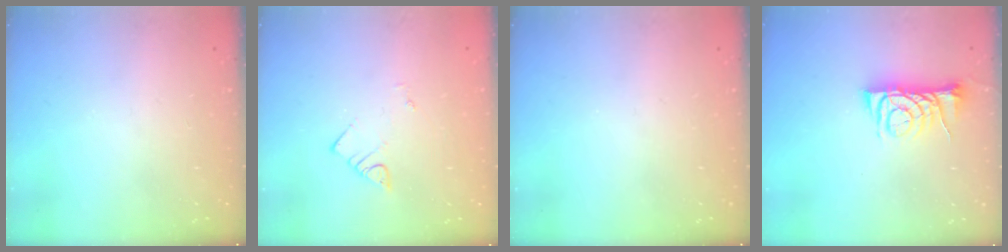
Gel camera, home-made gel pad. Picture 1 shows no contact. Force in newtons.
{"total": 2.8, "press": 2.8, "slide": 0.2}
{"total": 0.0}
{"total": 6.7, "press": 6.7, "slide": 0.7}